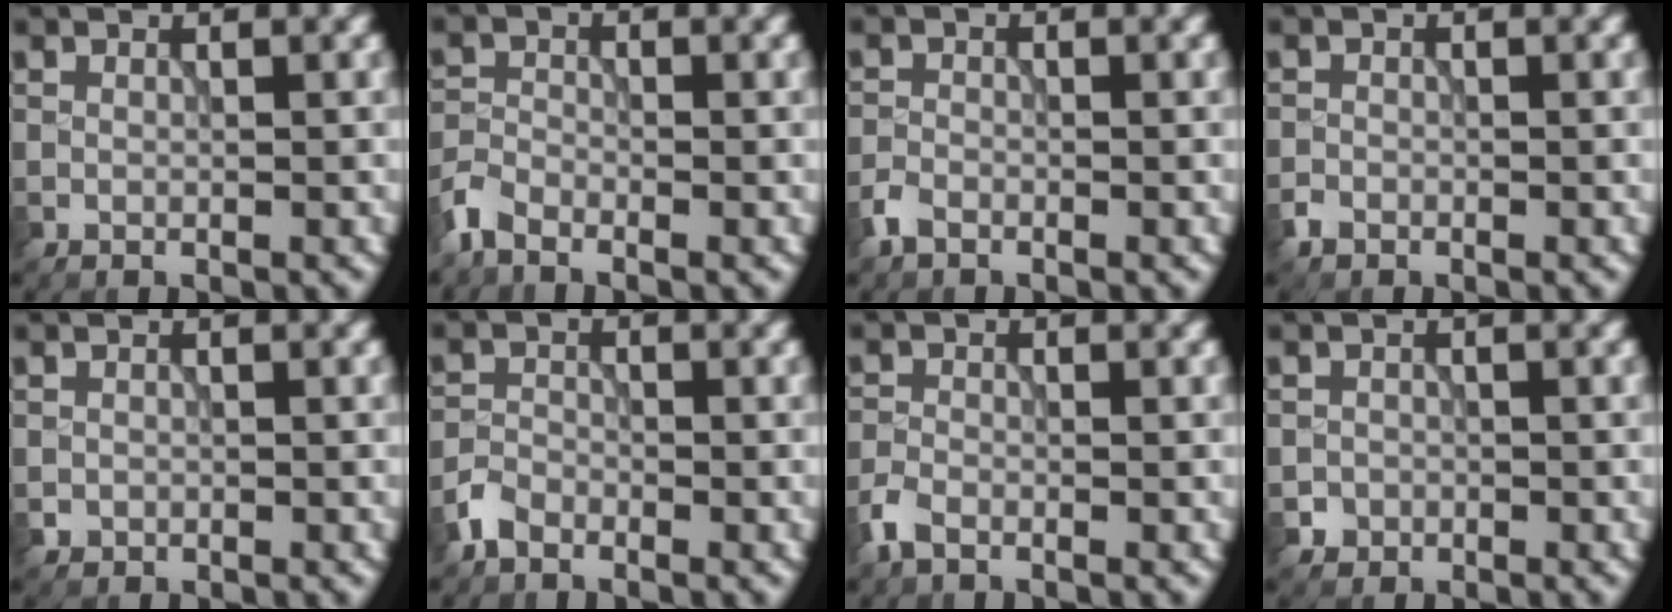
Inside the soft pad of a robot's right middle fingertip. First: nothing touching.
{"total": 2.4, "force": [-2.0, 0.9, 1.0], "torque": [-0.022, -0.002, -0.054]}
{"total": 1.5, "force": [-1.2, 0.7, 0.6], "torque": [-0.010, 0.002, -0.030]}
{"total": 1.1, "force": [-0.8, 0.7, 0.2], "torque": [0.000, 0.001, -0.019]}
{"total": 0.7, "force": [-0.3, 0.6, 0.0], "torque": [0.007, -0.004, -0.005]}
{"total": 1.9, "force": [-1.5, 1.0, 0.6], "torque": [-0.009, 0.004, -0.039]}
{"total": 2.0, "force": [-1.5, 0.9, 1.0], "torque": [-0.024, -0.001, -0.039]}
{"total": 1.3, "force": [-0.7, 1.0, 0.0], "torque": [0.006, 0.008, -0.012]}